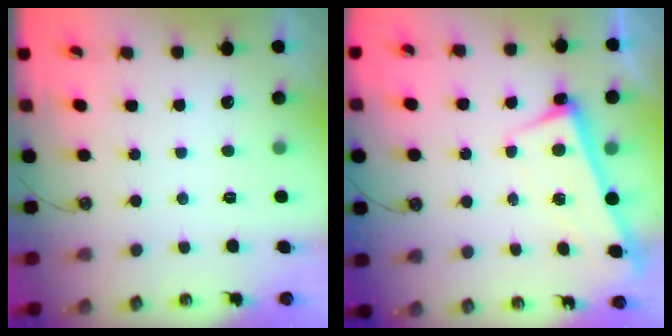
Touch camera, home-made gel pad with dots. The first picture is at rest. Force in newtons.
{"total": 2.6, "press": 2.4, "slide": 0.9}